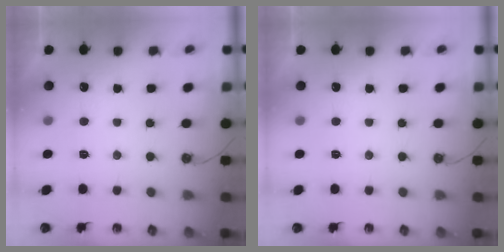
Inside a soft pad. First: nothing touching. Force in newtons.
{"total": 0.0}